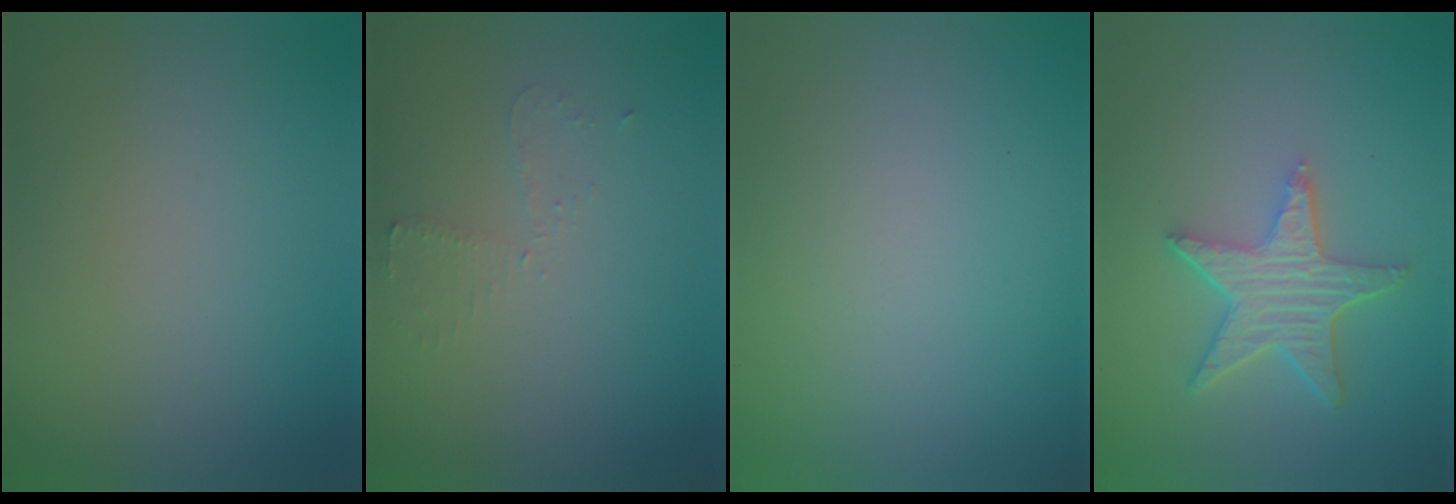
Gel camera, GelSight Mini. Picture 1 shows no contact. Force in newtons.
{"total": 1.6, "press": 1.5, "slide": 0.2}
{"total": 0.0}
{"total": 5.1, "press": 4.1, "slide": 3.1}